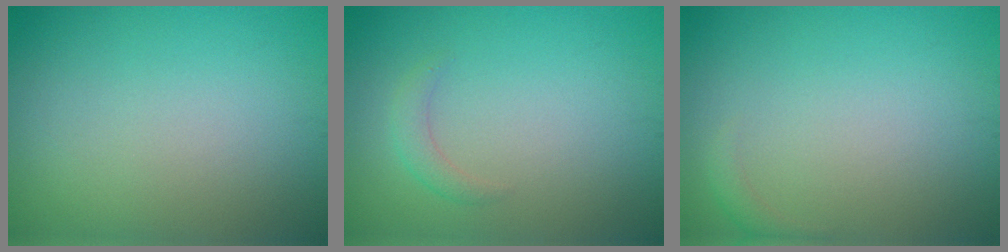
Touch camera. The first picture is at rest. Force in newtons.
{"total": 1.4, "press": 1.4, "slide": 0.0}
{"total": 1.0, "press": 1.0, "slide": 0.2}